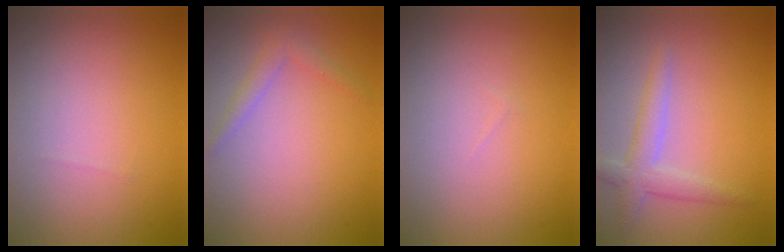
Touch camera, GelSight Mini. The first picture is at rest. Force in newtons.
{"total": 1.5, "press": 1.5, "slide": 0.1}
{"total": 0.0}
{"total": 2.7, "press": 2.7, "slide": 0.1}